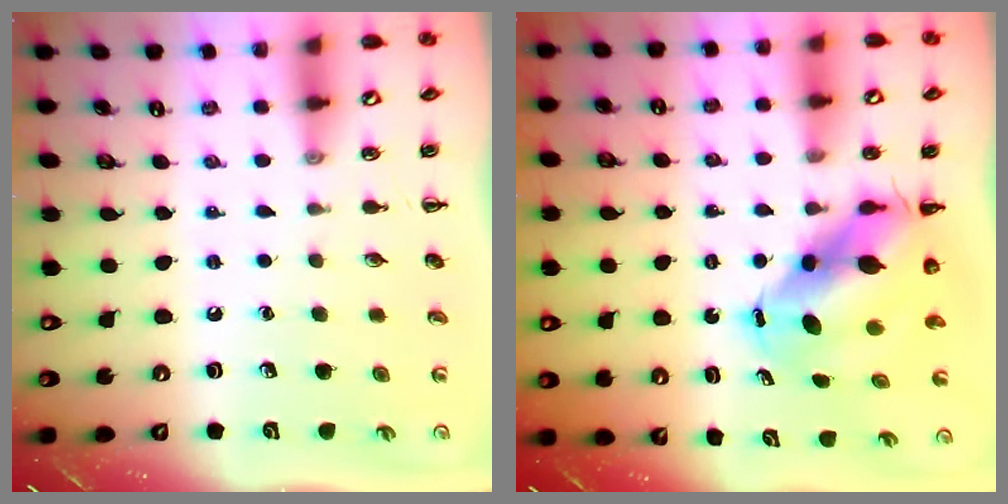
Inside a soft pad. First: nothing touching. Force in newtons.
{"total": 10.0, "press": 9.6, "slide": 3.1}